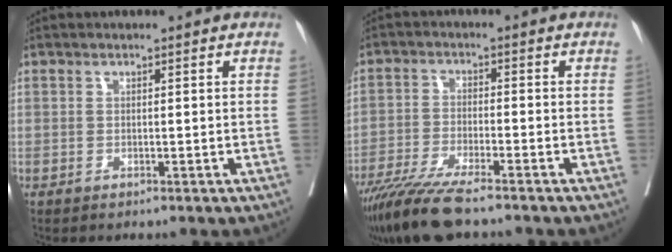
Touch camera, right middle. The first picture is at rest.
{"total": 9.3, "force": [-7.5, 0.5, 5.4], "torque": [-0.091, -0.026, -0.132]}